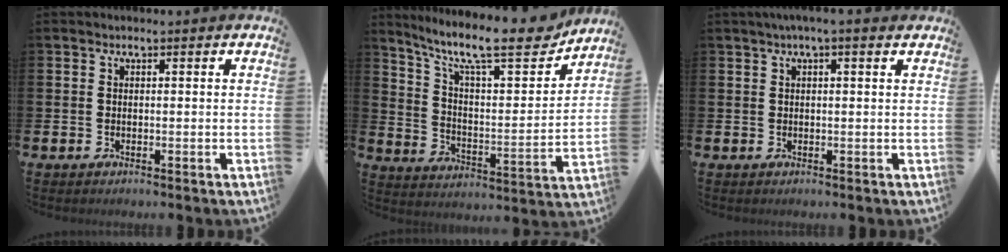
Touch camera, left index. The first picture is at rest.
{"total": 13.4, "force": [10.8, 3.2, 7.2], "torque": [-0.151, -0.066, 0.179]}
{"total": 1.8, "force": [1.2, 0.0, 1.3], "torque": [-0.017, 0.000, 0.019]}